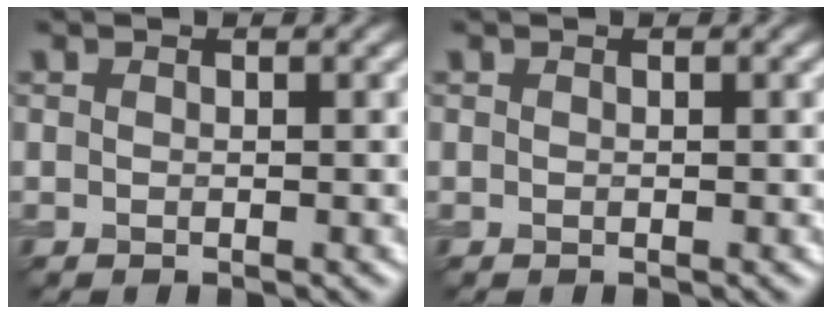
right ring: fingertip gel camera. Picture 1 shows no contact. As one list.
[{"total": 0.0}]